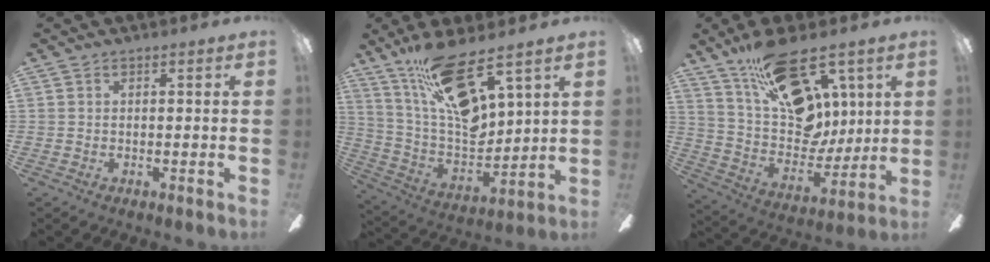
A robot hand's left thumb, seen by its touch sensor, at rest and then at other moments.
{"total": 17.7, "force": [11.8, 5.7, 11.9], "torque": [-0.230, -0.082, 0.203]}
{"total": 23.0, "force": [12.7, 12.7, 14.3], "torque": [-0.235, -0.067, 0.229]}